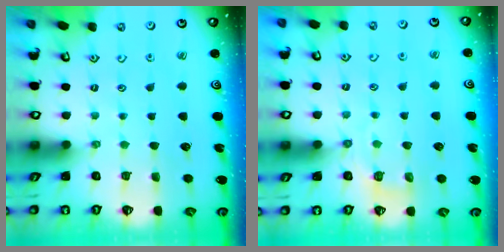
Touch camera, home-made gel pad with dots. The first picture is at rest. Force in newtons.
{"total": 4.6, "press": 4.3, "slide": 1.6}